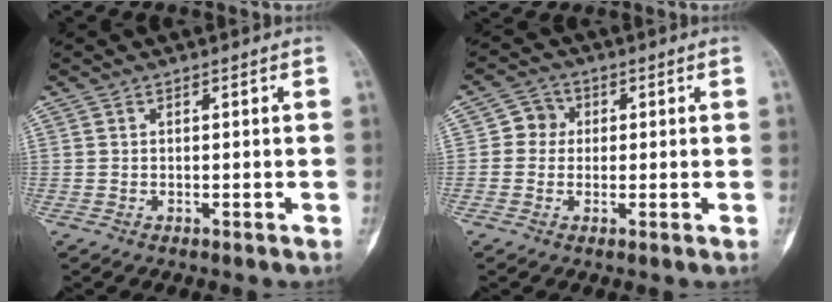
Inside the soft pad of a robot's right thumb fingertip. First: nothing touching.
{"total": 4.1, "force": [0.4, 3.9, 1.2], "torque": [0.013, 0.009, -0.005]}